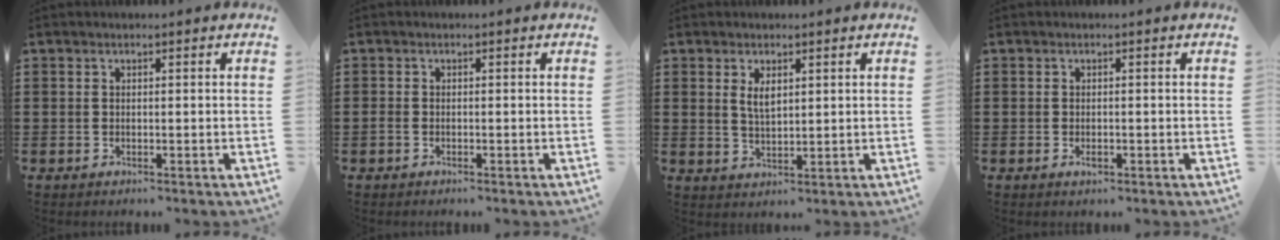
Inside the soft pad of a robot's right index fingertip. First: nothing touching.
{"total": 0.8, "force": [-0.6, 0.3, 0.4], "torque": [-0.009, -0.004, -0.012]}
{"total": 2.9, "force": [1.4, 1.2, 2.2], "torque": [-0.048, 0.004, 0.024]}
{"total": 1.0, "force": [-0.4, 0.4, 0.8], "torque": [-0.015, -0.004, -0.007]}